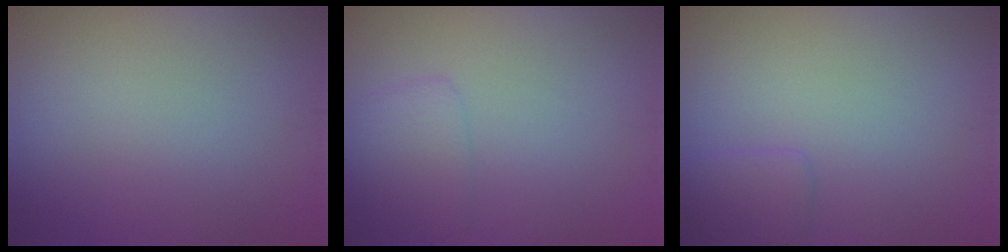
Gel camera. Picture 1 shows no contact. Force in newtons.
{"total": 1.8, "press": 1.8, "slide": 0.1}
{"total": 1.6, "press": 1.6, "slide": 0.1}